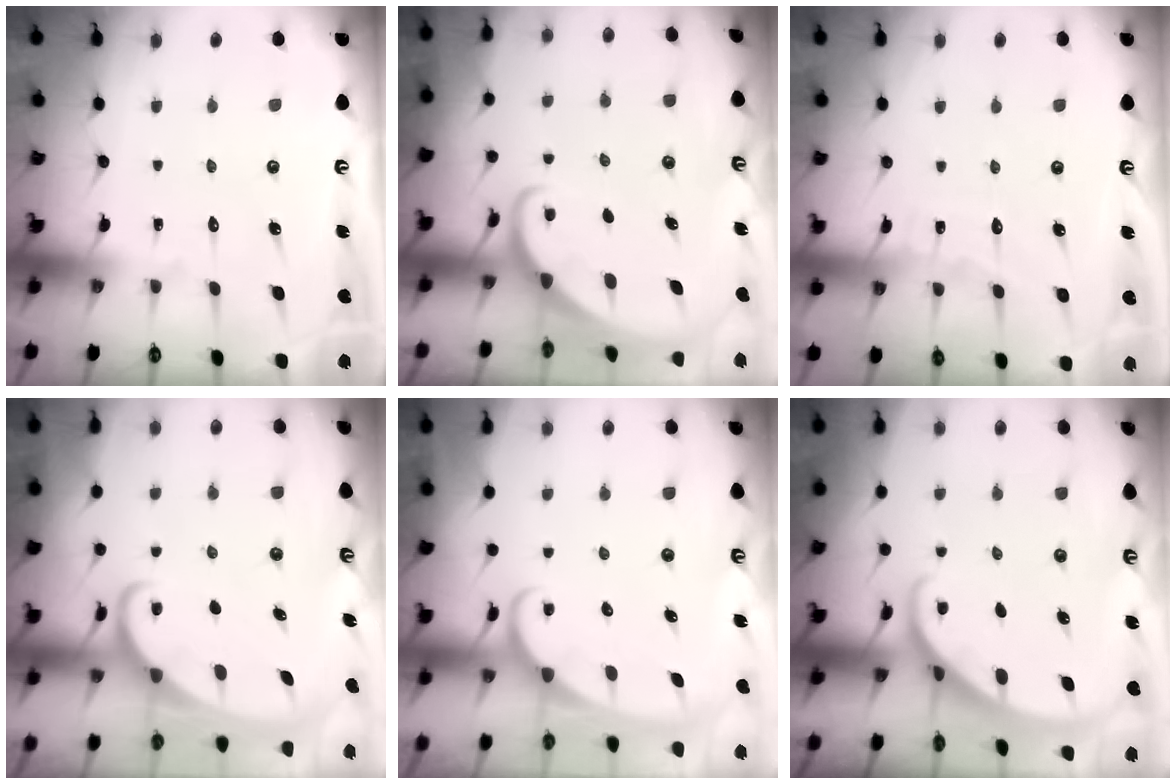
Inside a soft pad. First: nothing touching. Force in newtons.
{"total": 2.1, "press": 2.1, "slide": 0.2}
{"total": 5.3, "press": 5.2, "slide": 0.6}
{"total": 2.3, "press": 2.3, "slide": 0.3}
{"total": 2.4, "press": 2.4, "slide": 0.3}
{"total": 2.2, "press": 2.2, "slide": 0.1}